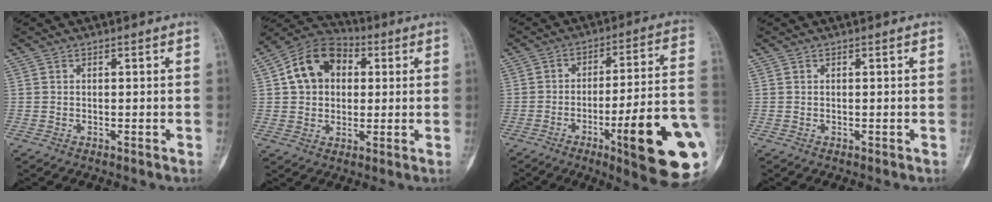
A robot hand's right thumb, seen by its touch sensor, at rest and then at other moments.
{"total": 12.8, "force": [2.6, 9.8, 7.8], "torque": [-0.101, 0.018, 0.031]}
{"total": 23.0, "force": [-7.2, 4.1, 21.5], "torque": [-0.241, 0.016, -0.094]}
{"total": 0.0}